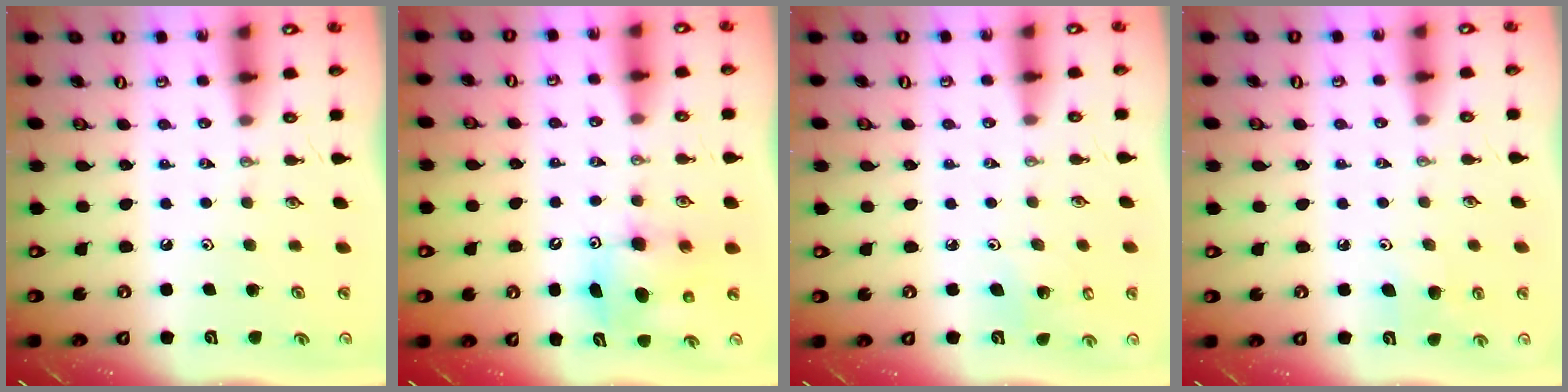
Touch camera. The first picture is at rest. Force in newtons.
{"total": 8.1, "press": 8.0, "slide": 1.6}
{"total": 4.1, "press": 4.0, "slide": 1.1}
{"total": 6.9, "press": 6.7, "slide": 1.7}